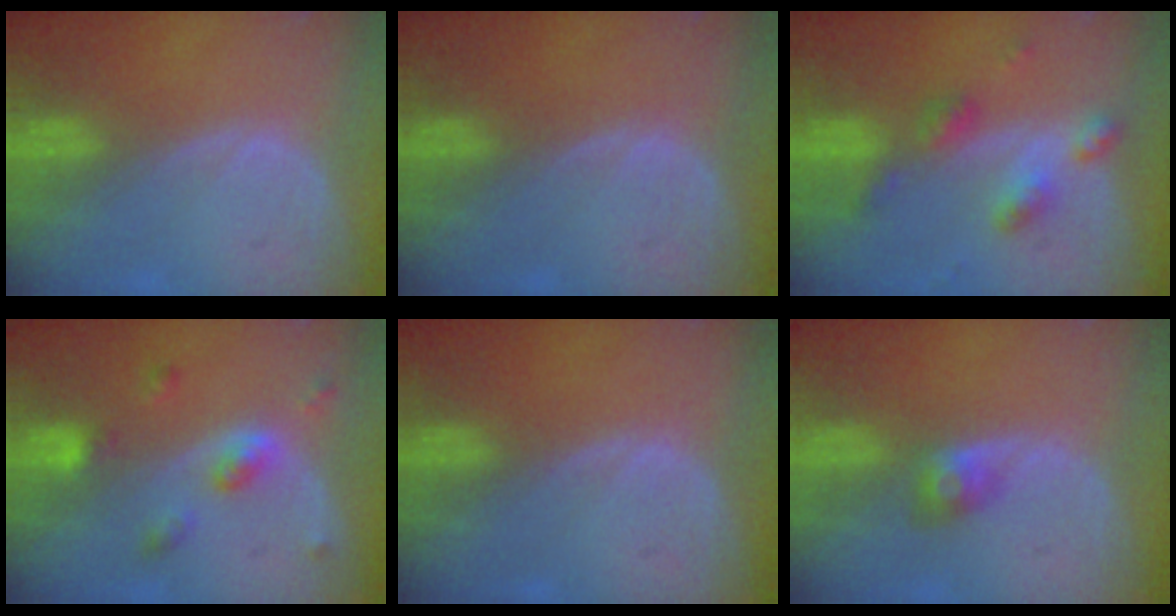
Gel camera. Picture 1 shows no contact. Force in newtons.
{"total": 0.0}
{"total": 6.0, "press": 5.2, "slide": 2.9}
{"total": 5.2, "press": 4.5, "slide": 2.8}
{"total": 0.0}
{"total": 2.8, "press": 2.6, "slide": 1.1}